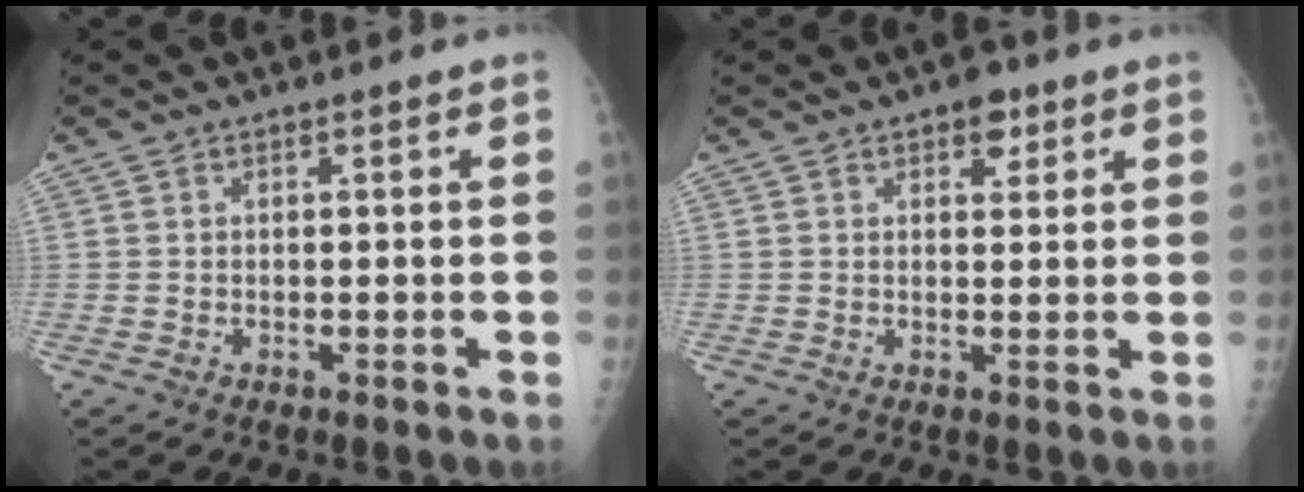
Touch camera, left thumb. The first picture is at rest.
{"total": 3.8, "force": [2.1, 2.2, 2.2], "torque": [-0.006, -0.007, 0.025]}